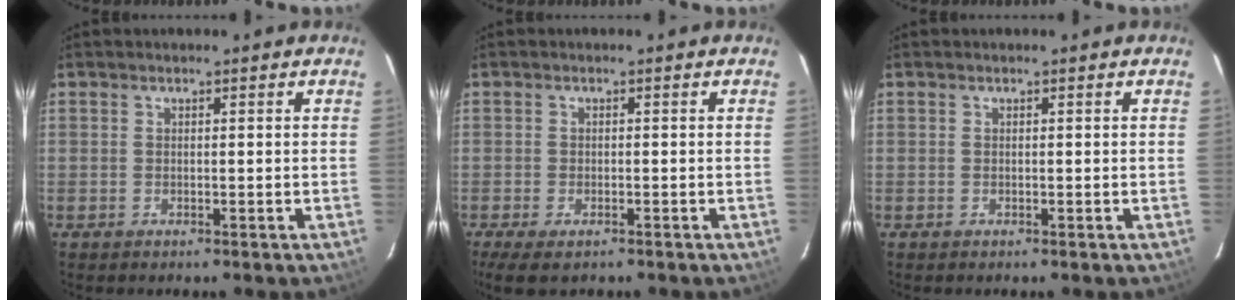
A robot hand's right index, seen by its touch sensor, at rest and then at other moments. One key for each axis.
{"total": 5.4, "fx": -3.7, "fy": 2.1, "fz": 3.4, "tx": -0.077, "ty": -0.021, "tz": -0.063}
{"total": 0.0}